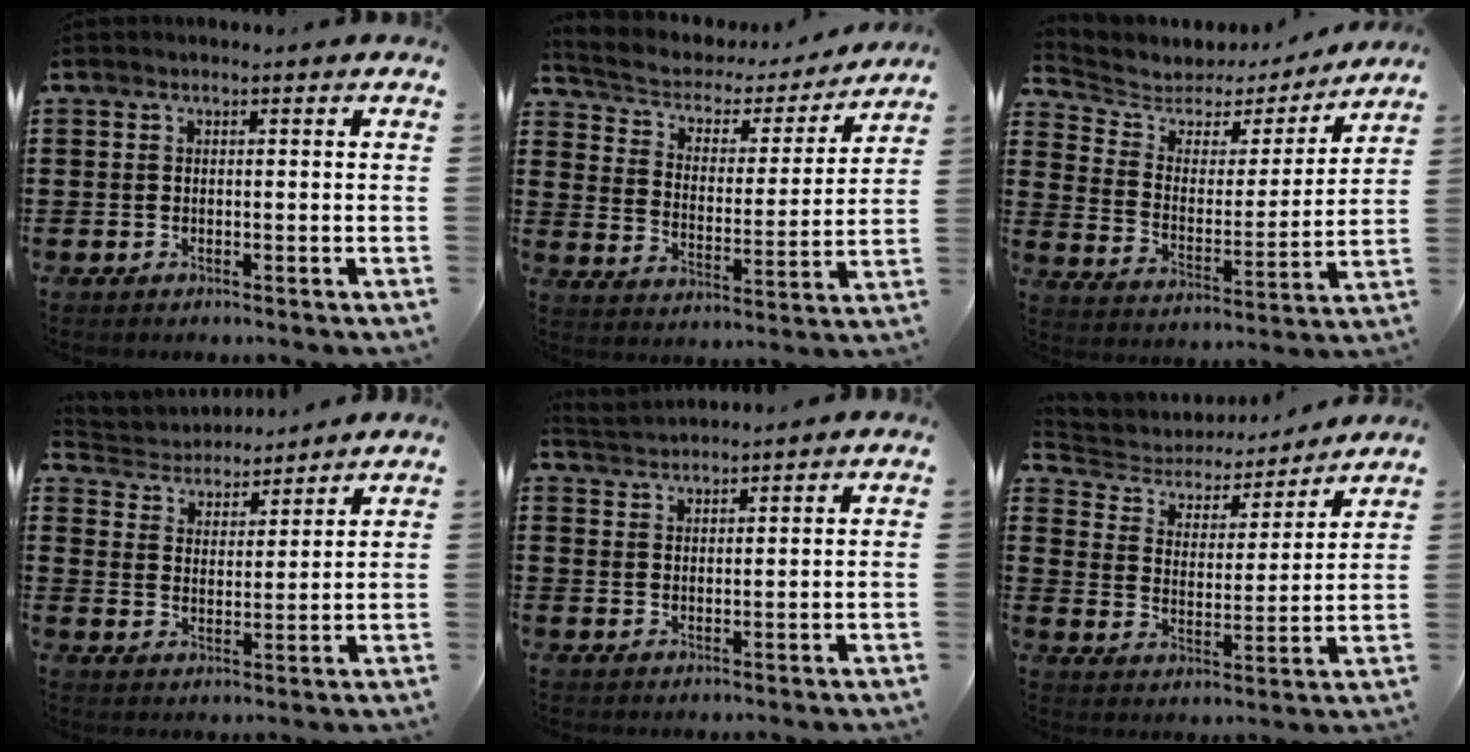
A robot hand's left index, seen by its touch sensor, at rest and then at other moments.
{"total": 3.2, "force": [2.6, 1.7, 0.8], "torque": [-0.037, -0.022, 0.034]}
{"total": 4.6, "force": [3.7, 2.6, 0.6], "torque": [-0.046, -0.026, 0.058]}
{"total": 4.2, "force": [4.1, 0.9, -0.2], "torque": [-0.022, -0.027, 0.069]}
{"total": 2.2, "force": [2.2, -0.2, -0.3], "torque": [-0.002, -0.005, 0.043]}
{"total": 4.0, "force": [3.6, 1.6, 0.7], "torque": [-0.042, -0.027, 0.054]}